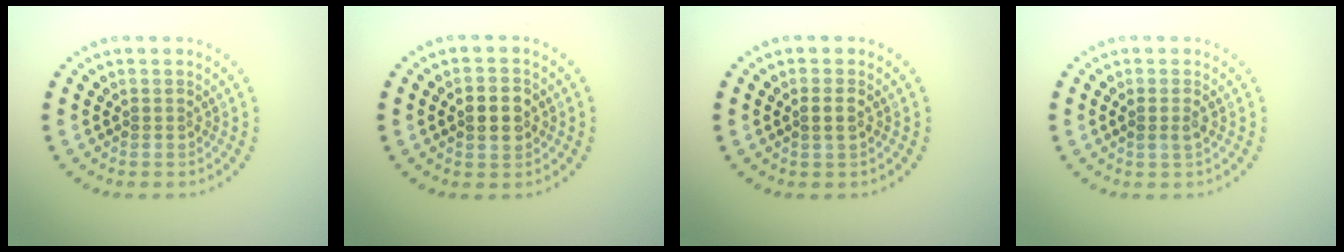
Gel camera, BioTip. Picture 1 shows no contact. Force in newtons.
{"total": 2.9, "press": 2.9, "slide": 0.2}
{"total": 1.1, "press": 1.0, "slide": 0.5}
{"total": 1.2, "press": 1.0, "slide": 0.6}